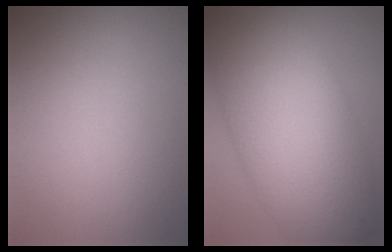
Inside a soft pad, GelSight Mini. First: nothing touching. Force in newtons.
{"total": 12.3, "press": 12.3, "slide": 0.4}